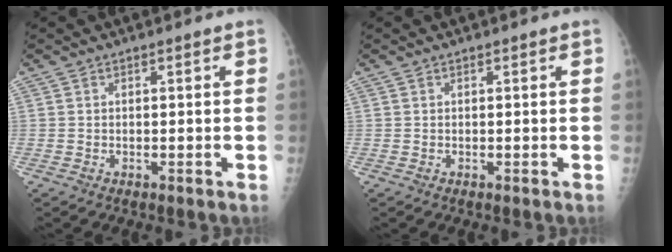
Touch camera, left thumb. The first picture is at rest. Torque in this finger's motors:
{"motor_torque": [0.16, 0.15, 0.01, 0.01, 0.00]}